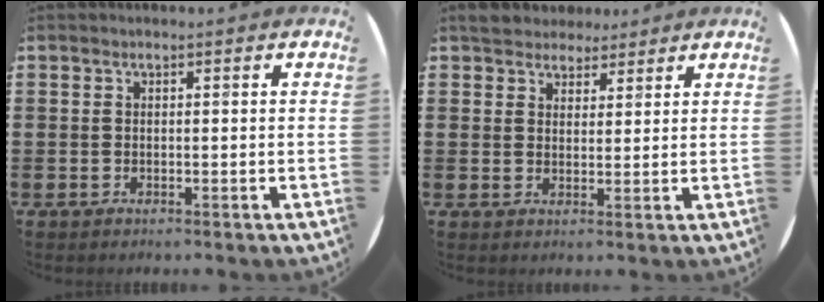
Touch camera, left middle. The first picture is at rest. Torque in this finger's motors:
{"motor_torque": [0.89, -0.69, 0.04, 0.03]}